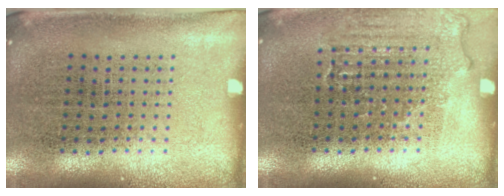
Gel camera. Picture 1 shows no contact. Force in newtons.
{"total": 1.1, "press": 1.0, "slide": 0.1}